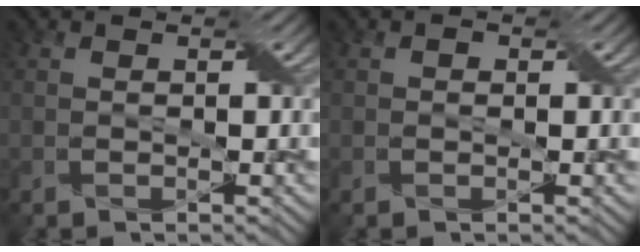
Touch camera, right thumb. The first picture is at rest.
{"total": 0.6, "force": [0.0, 0.6, 0.3], "torque": [-0.002, -0.001, -0.002]}